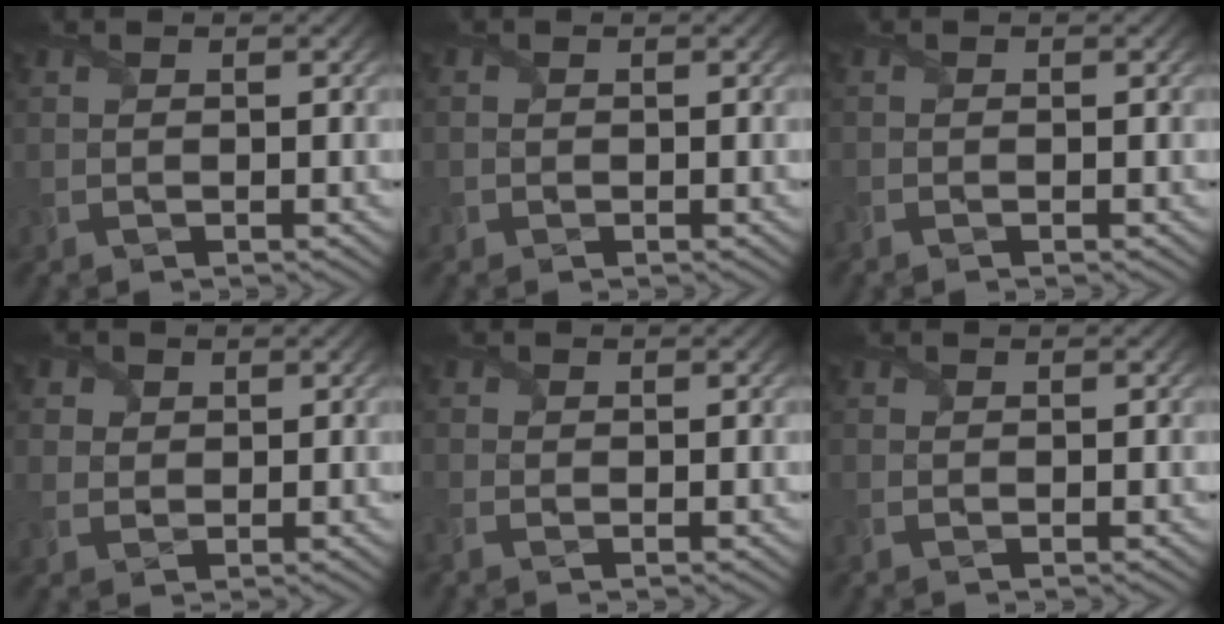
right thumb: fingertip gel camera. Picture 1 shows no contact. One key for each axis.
{"total": 1.2, "fx": -0.3, "fy": 1.1, "fz": 0.0, "tx": 0.003, "ty": -0.006, "tz": -0.009}
{"total": 0.8, "fx": -0.7, "fy": 0.3, "fz": 0.2, "tx": -0.008, "ty": -0.004, "tz": -0.018}
{"total": 3.8, "fx": 1.8, "fy": 3.1, "fz": 1.1, "tx": -0.057, "ty": -0.008, "tz": 0.038}
{"total": 2.2, "fx": -1.0, "fy": 1.6, "fz": 1.1, "tx": -0.035, "ty": -0.010, "tz": -0.028}
{"total": 0.9, "fx": -0.5, "fy": 0.6, "fz": 0.5, "tx": -0.014, "ty": -0.006, "tz": -0.009}